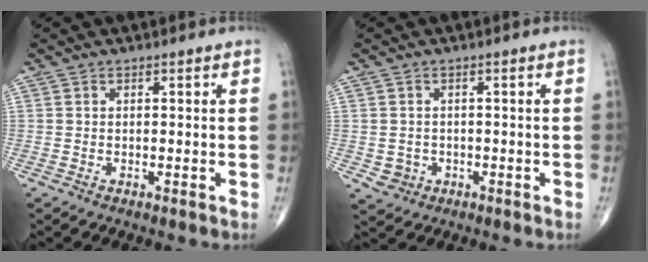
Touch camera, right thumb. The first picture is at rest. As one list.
[{"total": 2.6, "force": [-0.6, 2.4, 0.5], "torque": [0.004, 0.004, -0.005]}]